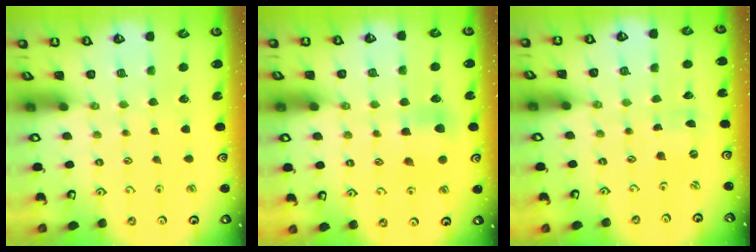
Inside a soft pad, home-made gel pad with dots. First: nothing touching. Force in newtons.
{"total": 5.9, "press": 5.9, "slide": 0.5}
{"total": 0.0}